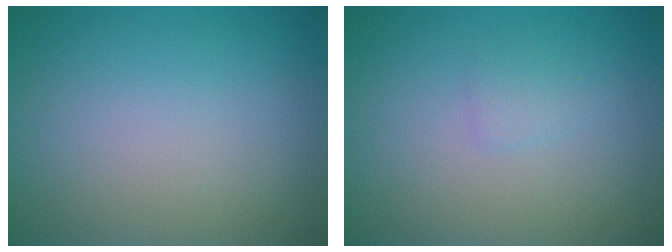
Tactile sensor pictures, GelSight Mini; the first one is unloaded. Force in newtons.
{"total": 0.8, "press": 0.8, "slide": 0.0}